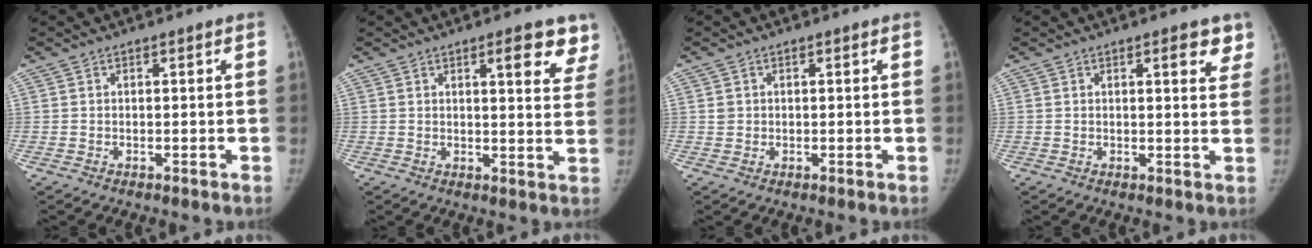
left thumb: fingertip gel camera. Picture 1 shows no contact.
{"total": 9.1, "force": [5.9, 2.6, 6.4], "torque": [-0.045, -0.028, 0.068]}
{"total": 1.2, "force": [0.2, 1.2, 0.3], "torque": [0.000, 0.001, 0.005]}
{"total": 4.8, "force": [2.9, 1.7, 3.4], "torque": [-0.018, -0.012, 0.032]}